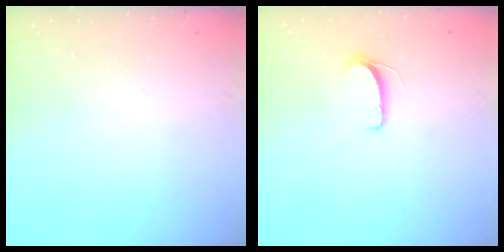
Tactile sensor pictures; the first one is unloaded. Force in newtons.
{"total": 6.1, "press": 6.1, "slide": 0.5}